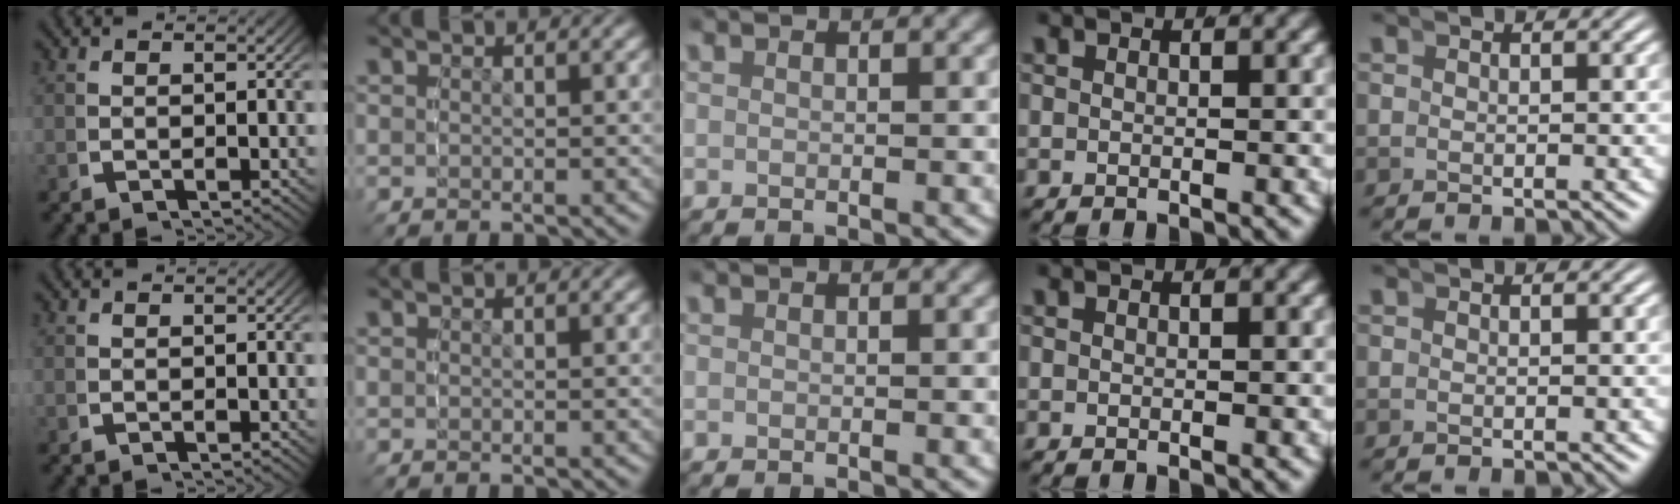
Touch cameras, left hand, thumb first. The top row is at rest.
{}